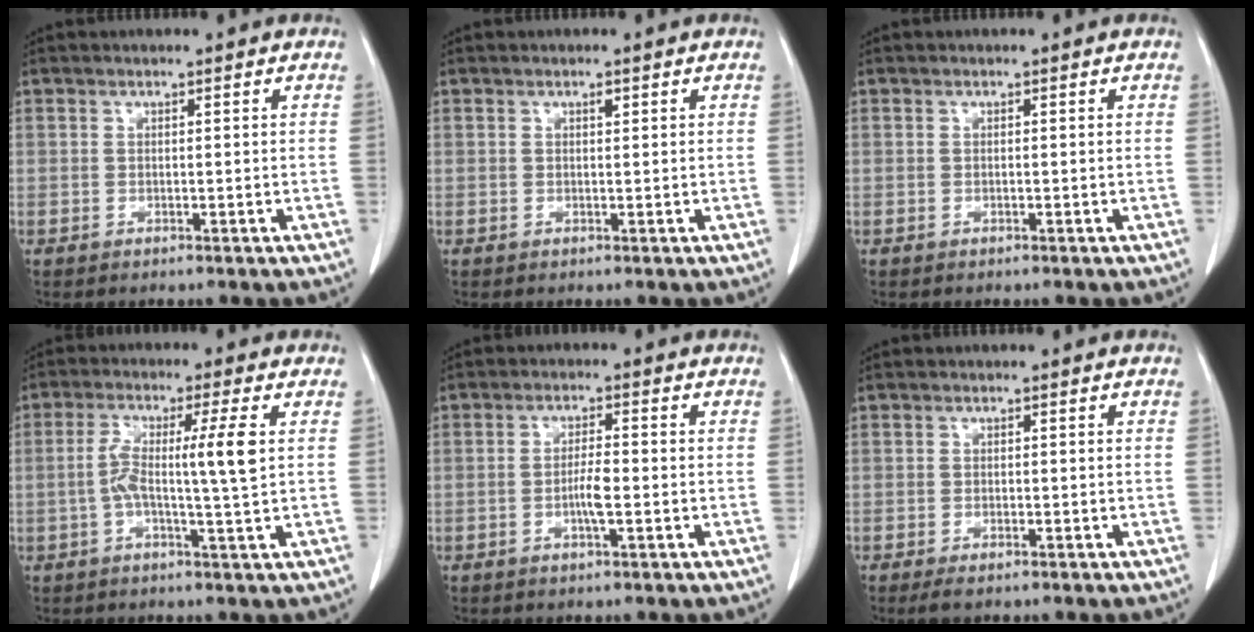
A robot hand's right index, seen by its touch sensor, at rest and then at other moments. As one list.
[{"total": 0.6, "force": [0.4, 0.2, 0.5], "torque": [-0.010, -0.002, 0.005]}, {"total": 0.0}, {"total": 7.9, "force": [0.3, -0.3, 7.9], "torque": [-0.150, 0.012, 0.000]}, {"total": 3.6, "force": [-0.9, 0.4, 3.4], "torque": [-0.067, -0.001, -0.019]}, {"total": 1.9, "force": [-1.3, 0.5, 1.2], "torque": [-0.016, -0.005, -0.017]}]